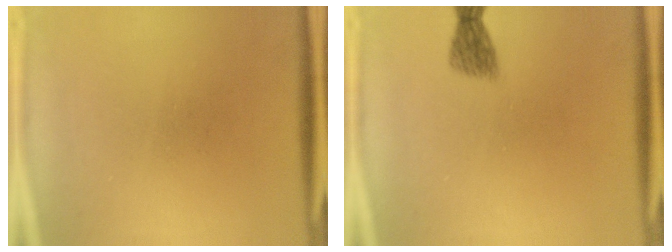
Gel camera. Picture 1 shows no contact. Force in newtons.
{"total": 2.4}